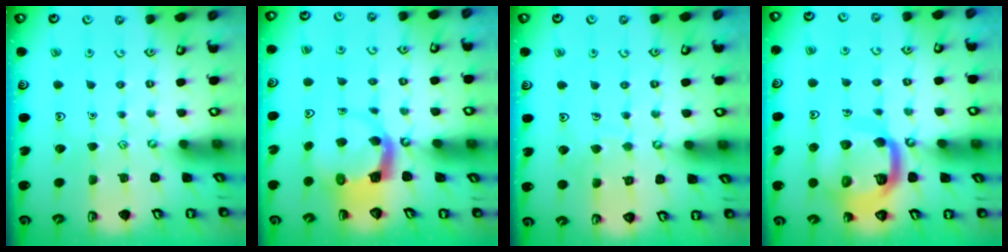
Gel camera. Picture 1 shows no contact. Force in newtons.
{"total": 4.1, "press": 4.1, "slide": 0.3}
{"total": 5.6, "press": 5.6, "slide": 0.4}
{"total": 13.8, "press": 13.7, "slide": 1.6}